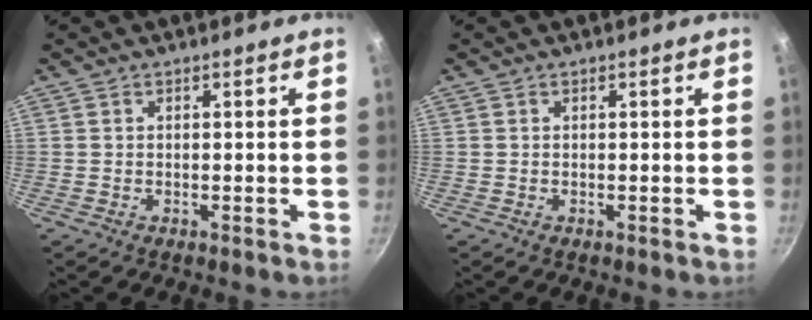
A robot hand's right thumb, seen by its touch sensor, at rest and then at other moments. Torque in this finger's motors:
{"motor_torque": [0.00, 0.00, -0.08, 0.08, 0.00]}